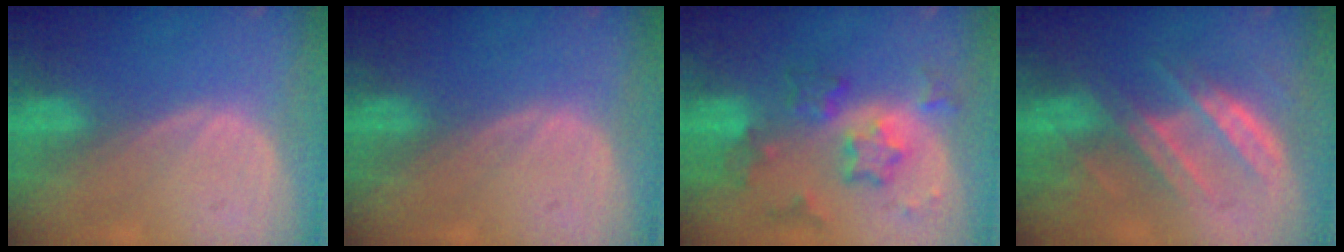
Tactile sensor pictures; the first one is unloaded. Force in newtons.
{"total": 0.0}
{"total": 8.3, "press": 7.3, "slide": 3.9}
{"total": 7.0, "press": 6.9, "slide": 1.4}